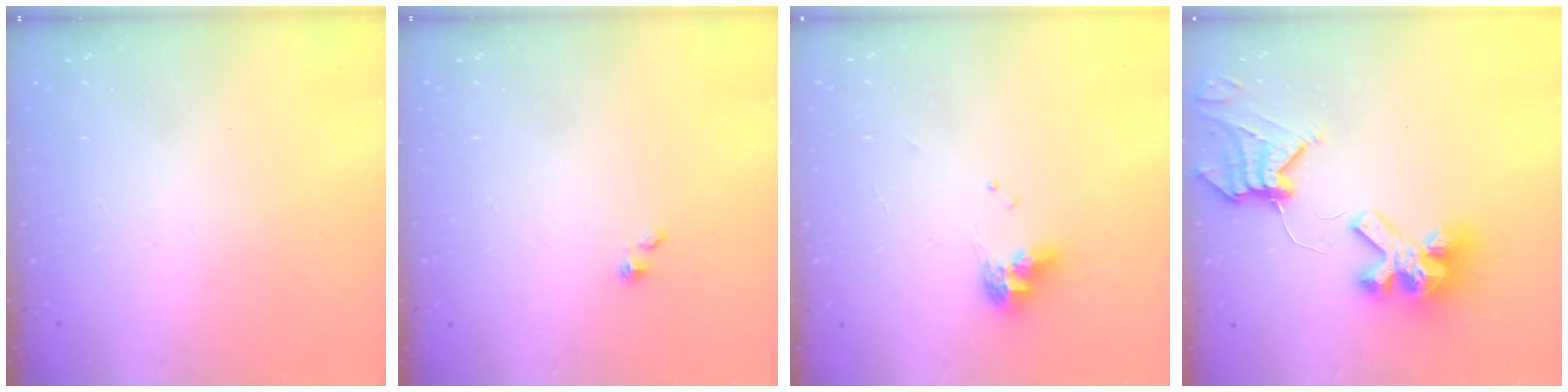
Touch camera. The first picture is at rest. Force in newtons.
{"total": 1.5, "press": 1.5, "slide": 0.0}
{"total": 8.8, "press": 8.7, "slide": 1.1}
{"total": 12.2, "press": 12.1, "slide": 1.2}